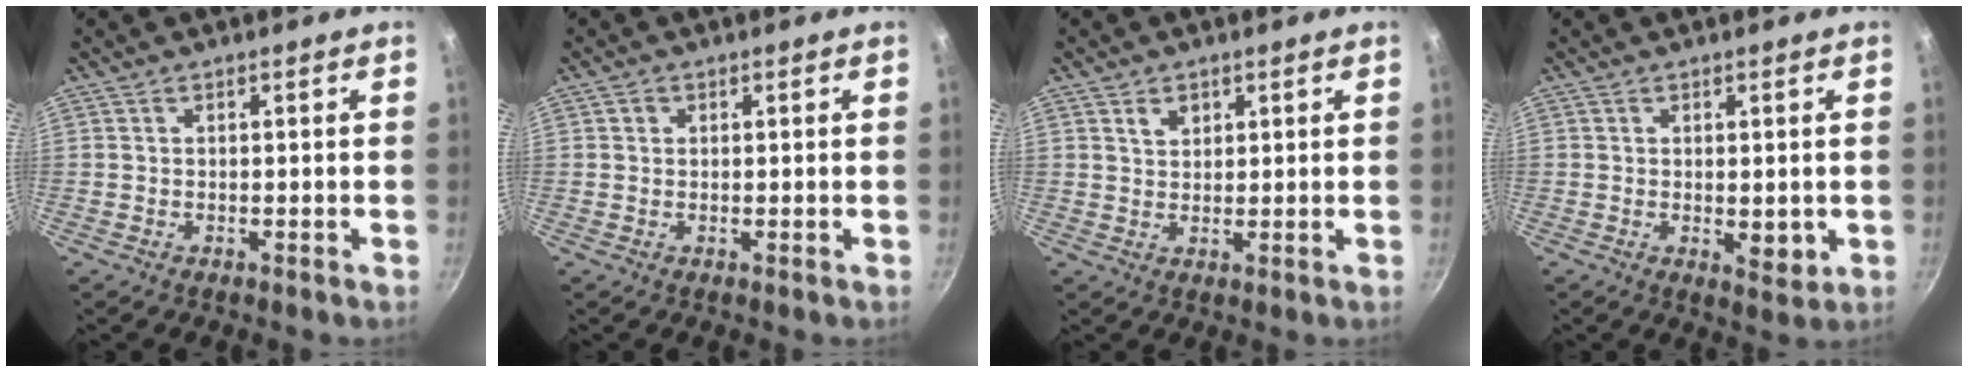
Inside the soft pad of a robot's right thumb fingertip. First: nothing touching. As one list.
[{"total": 1.0, "force": [0.3, 0.9, 0.4], "torque": [-0.006, 0.004, 0.005]}, {"total": 2.8, "force": [1.3, 2.1, 1.3], "torque": [-0.011, -0.002, 0.023]}, {"total": 4.0, "force": [-0.2, 2.0, 3.5], "torque": [-0.048, -0.015, 0.000]}]